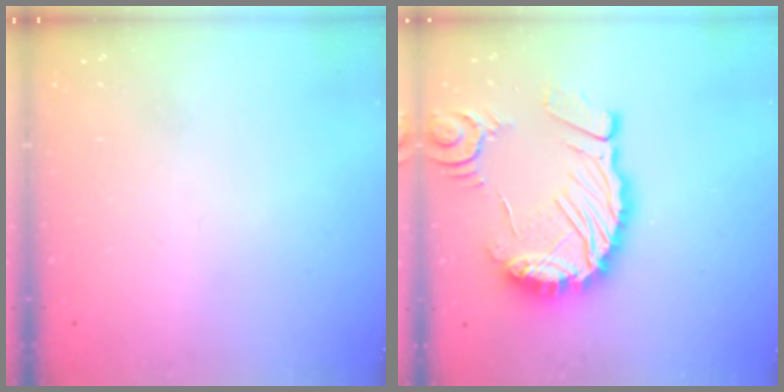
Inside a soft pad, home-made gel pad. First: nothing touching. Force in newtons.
{"total": 15.4, "press": 15.3, "slide": 1.8}